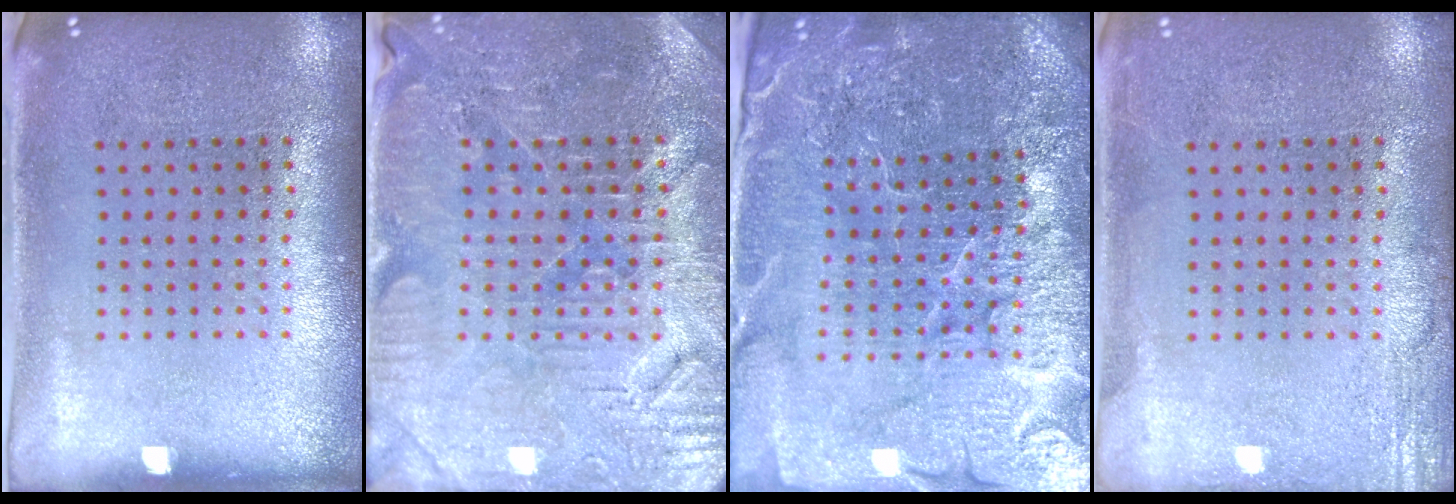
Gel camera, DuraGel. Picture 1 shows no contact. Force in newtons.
{"total": 4.0, "press": 3.9, "slide": 0.8}
{"total": 5.6, "press": 5.1, "slide": 2.3}
{"total": 2.4, "press": 2.4, "slide": 0.3}